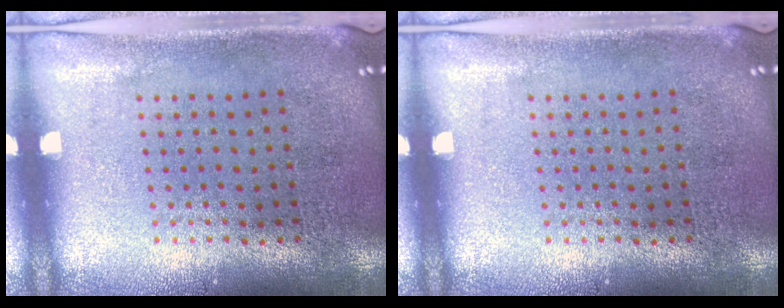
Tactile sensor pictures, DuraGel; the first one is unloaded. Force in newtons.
{"total": 0.0}